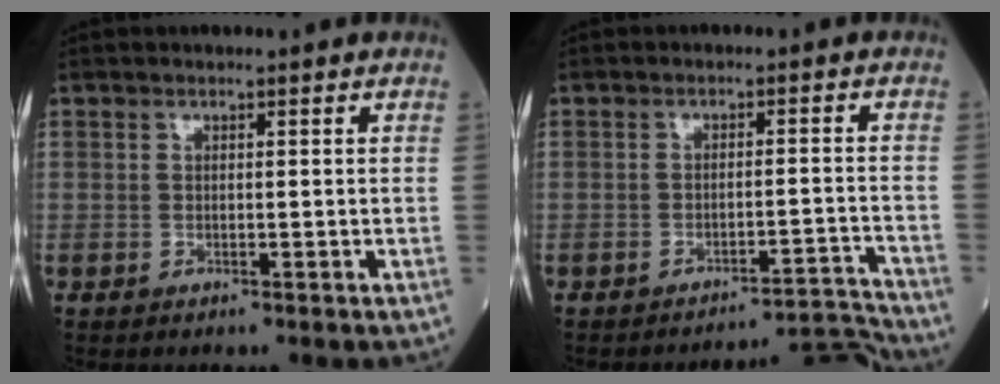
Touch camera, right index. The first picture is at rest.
{"total": 7.3, "force": [-6.8, -2.2, -1.5], "torque": [0.037, 0.012, -0.096]}